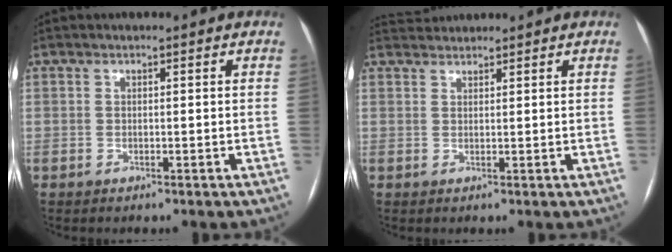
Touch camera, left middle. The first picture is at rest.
{"total": 2.3, "force": [2.3, 0.1, -0.3], "torque": [-0.004, 0.018, 0.049]}